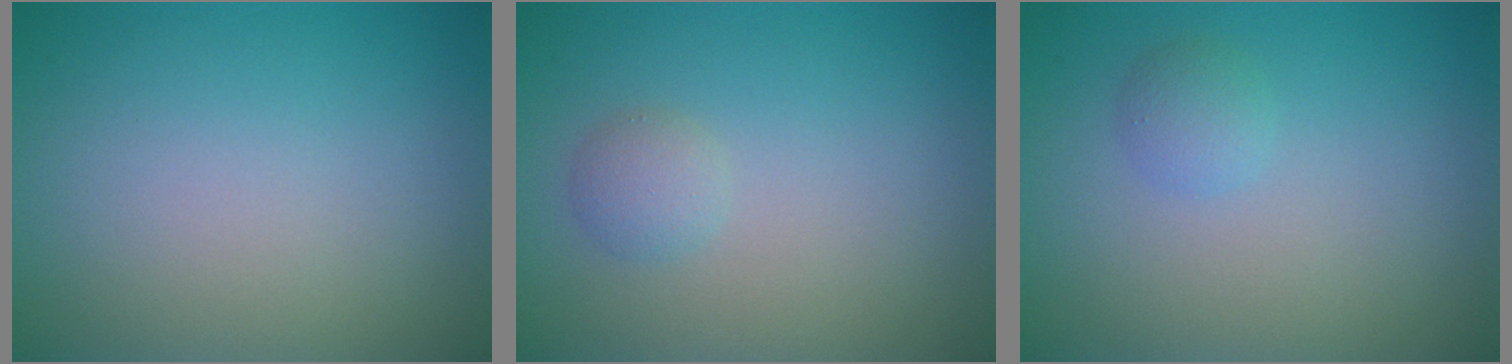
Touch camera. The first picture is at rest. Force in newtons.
{"total": 1.3, "press": 1.3, "slide": 0.2}
{"total": 1.3, "press": 1.3, "slide": 0.1}